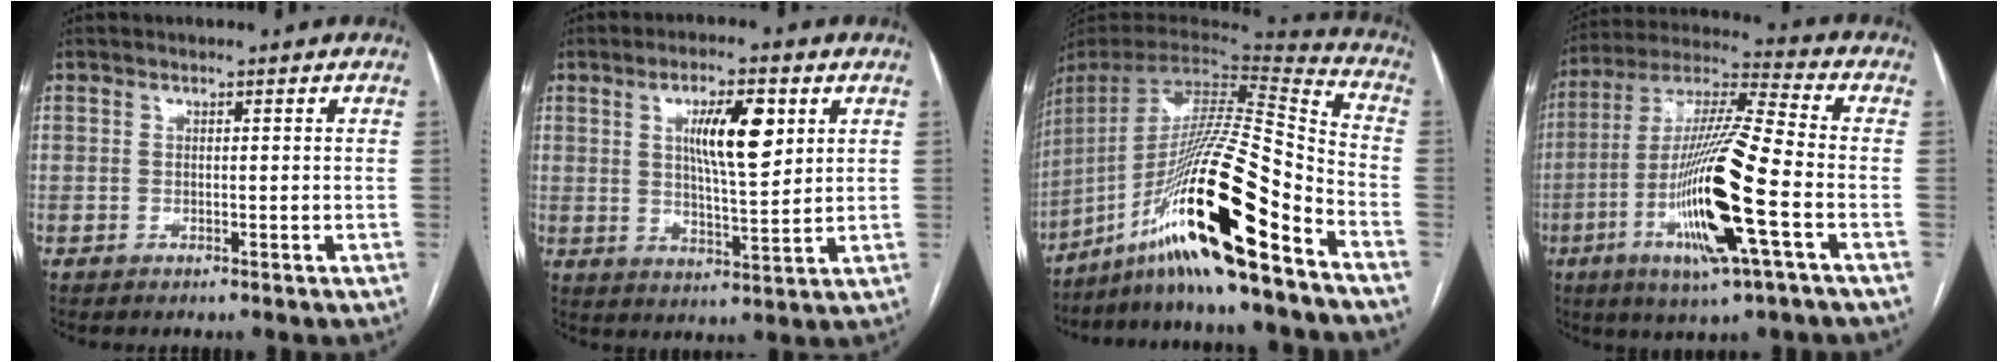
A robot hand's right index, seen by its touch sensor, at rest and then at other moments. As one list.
[{"total": 9.3, "force": [3.2, 2.1, 8.5], "torque": [-0.146, 0.003, 0.058]}, {"total": 24.5, "force": [-14.7, 0.4, 19.6], "torque": [-0.355, -0.012, -0.263]}, {"total": 18.8, "force": [-5.6, 0.9, 17.9], "torque": [-0.357, -0.018, -0.105]}]